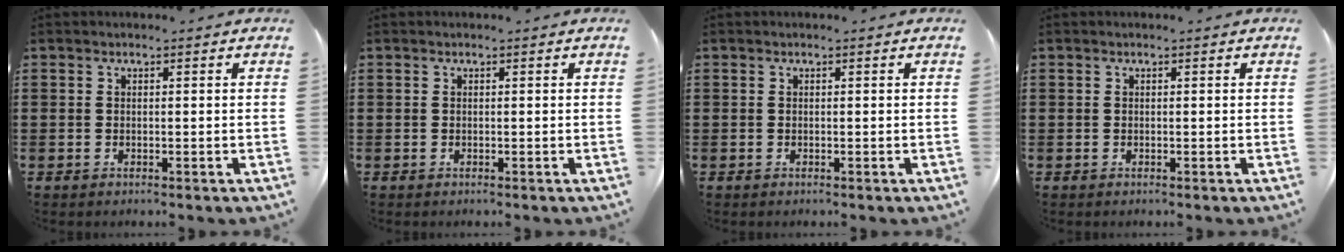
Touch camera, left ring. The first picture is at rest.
{"total": 0.0}
{"total": 0.0}
{"total": 0.0}